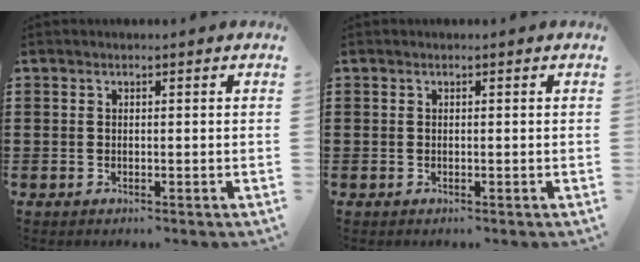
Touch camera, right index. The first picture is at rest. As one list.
[{"total": 0.0}]